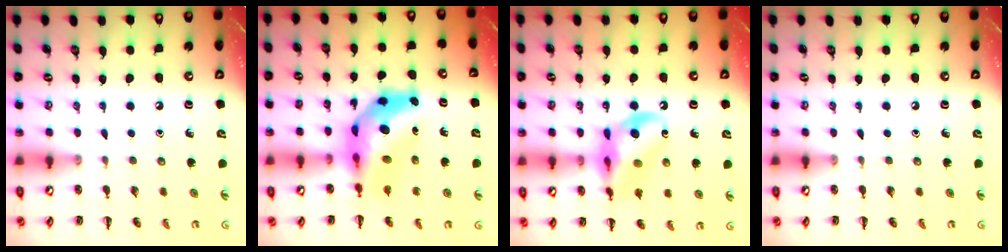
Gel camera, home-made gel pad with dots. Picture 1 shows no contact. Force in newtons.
{"total": 10.5, "press": 10.0, "slide": 3.2}
{"total": 15.1, "press": 14.7, "slide": 3.3}
{"total": 0.0}